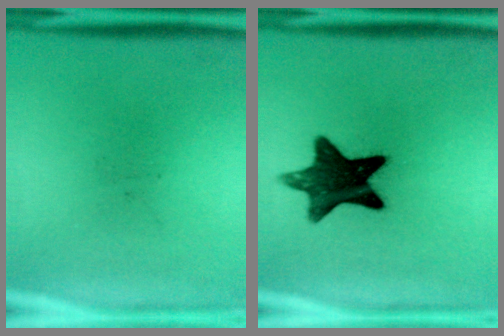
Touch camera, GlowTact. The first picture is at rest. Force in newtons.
{"total": 13.1}